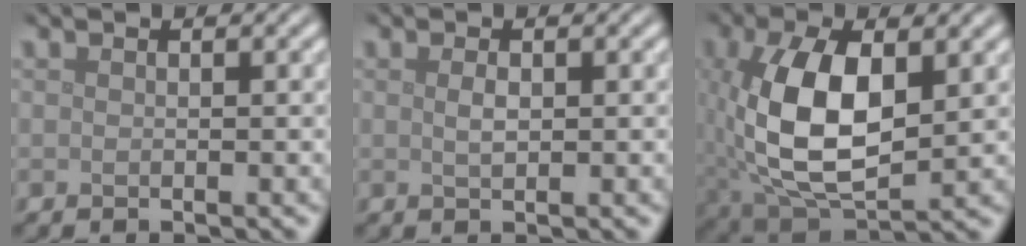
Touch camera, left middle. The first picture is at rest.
{"total": 1.1, "force": [0.2, 0.5, 1.0], "torque": [-0.023, -0.001, 0.006]}
{"total": 10.0, "force": [0.8, 5.4, 8.4], "torque": [-0.185, -0.010, 0.024]}